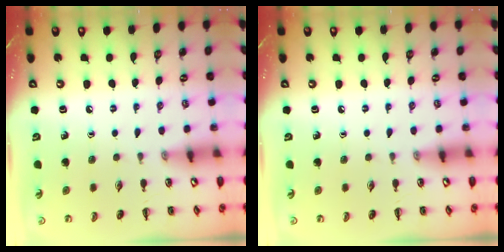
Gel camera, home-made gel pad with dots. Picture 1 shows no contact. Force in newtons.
{"total": 0.0}